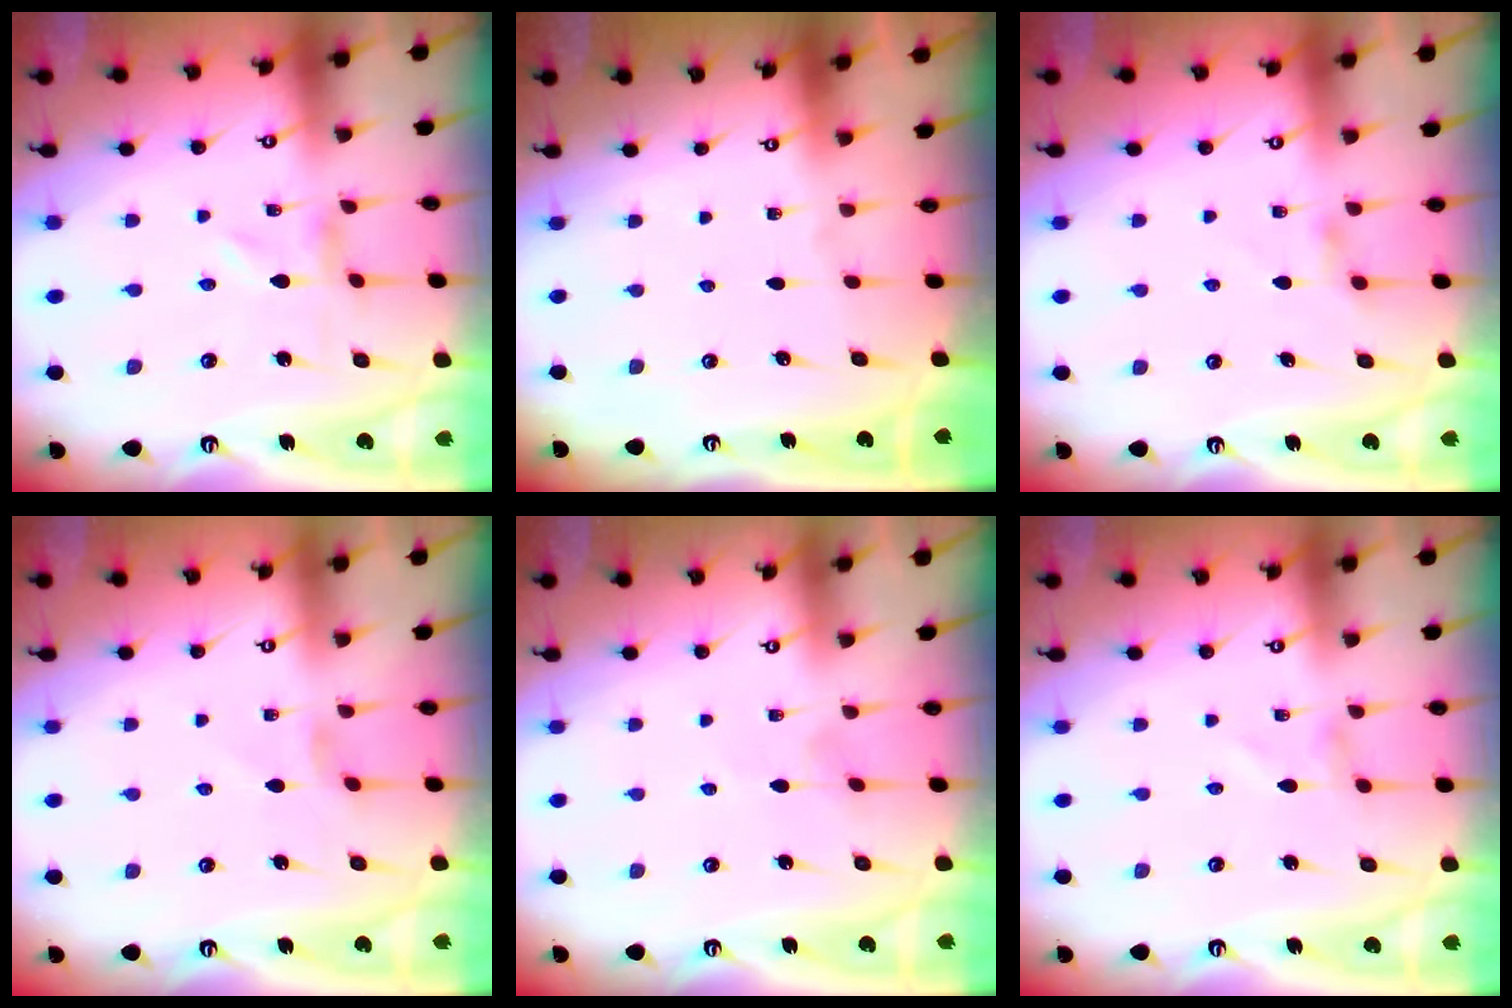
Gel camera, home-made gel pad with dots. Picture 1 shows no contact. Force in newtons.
{"total": 0.0}
{"total": 2.4, "press": 2.3, "slide": 0.5}
{"total": 0.9, "press": 0.8, "slide": 0.3}
{"total": 2.2, "press": 2.2, "slide": 0.3}
{"total": 1.4, "press": 1.4, "slide": 0.1}